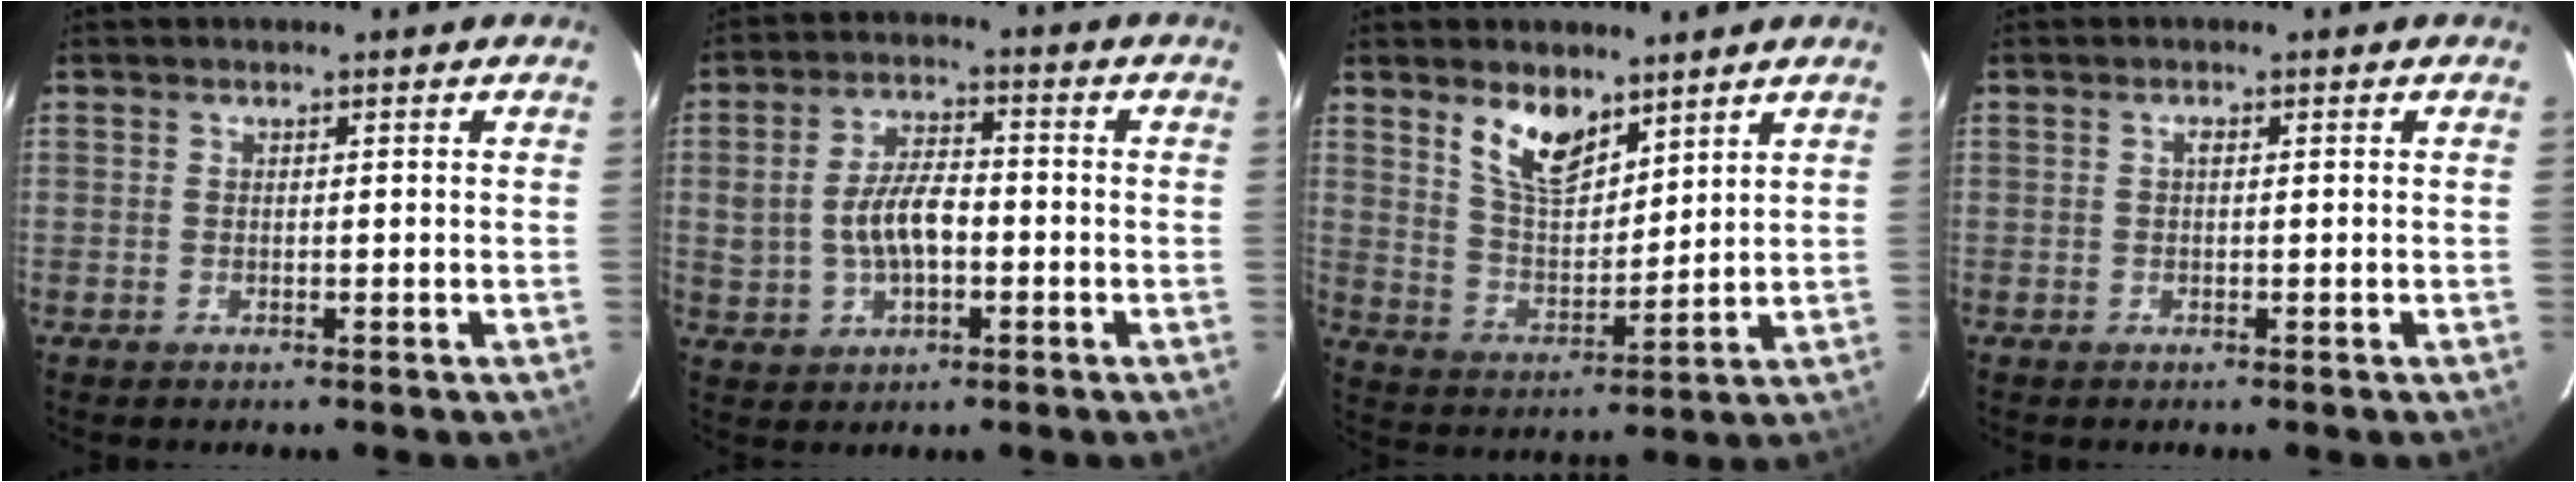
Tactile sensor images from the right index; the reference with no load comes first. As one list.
[{"total": 8.4, "force": [-1.1, 4.6, 7.0], "torque": [-0.140, 0.010, -0.009]}, {"total": 9.5, "force": [6.2, 4.4, 5.6], "torque": [-0.099, 0.003, 0.124]}, {"total": 0.7, "force": [0.1, 0.3, 0.6], "torque": [-0.010, 0.004, 0.000]}]